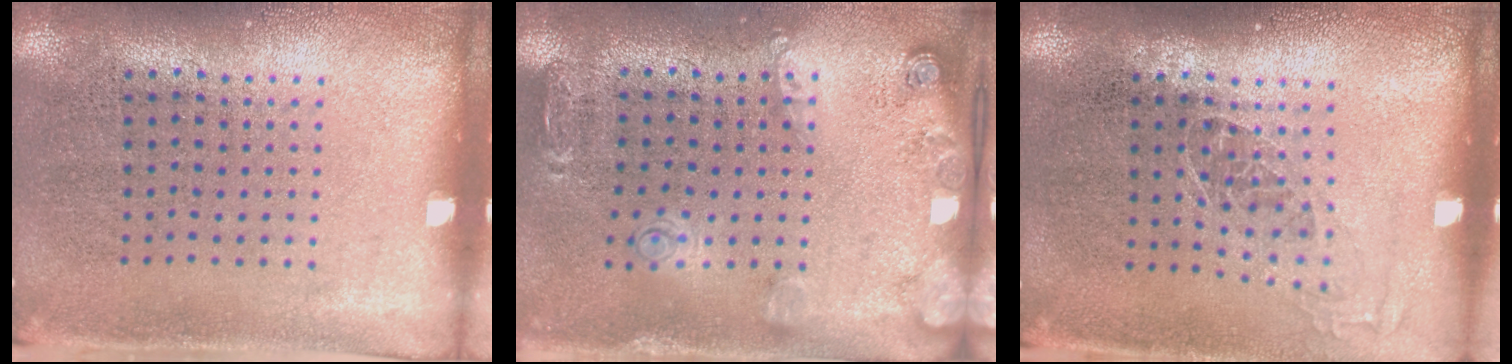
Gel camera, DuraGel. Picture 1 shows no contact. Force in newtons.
{"total": 1.5, "press": 1.4, "slide": 0.7}
{"total": 1.0, "press": 0.9, "slide": 0.5}